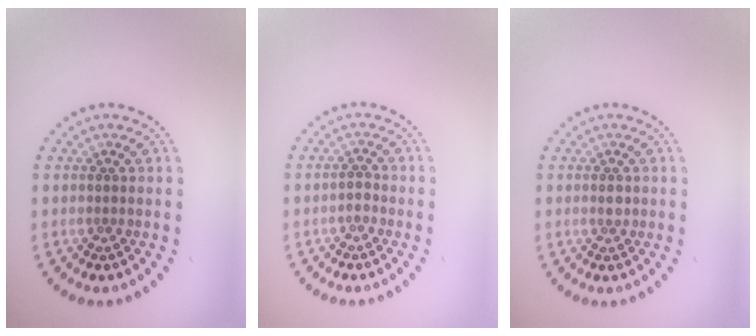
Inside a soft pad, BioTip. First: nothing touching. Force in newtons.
{"total": 0.9, "press": 0.8, "slide": 0.4}
{"total": 0.8, "press": 0.7, "slide": 0.3}